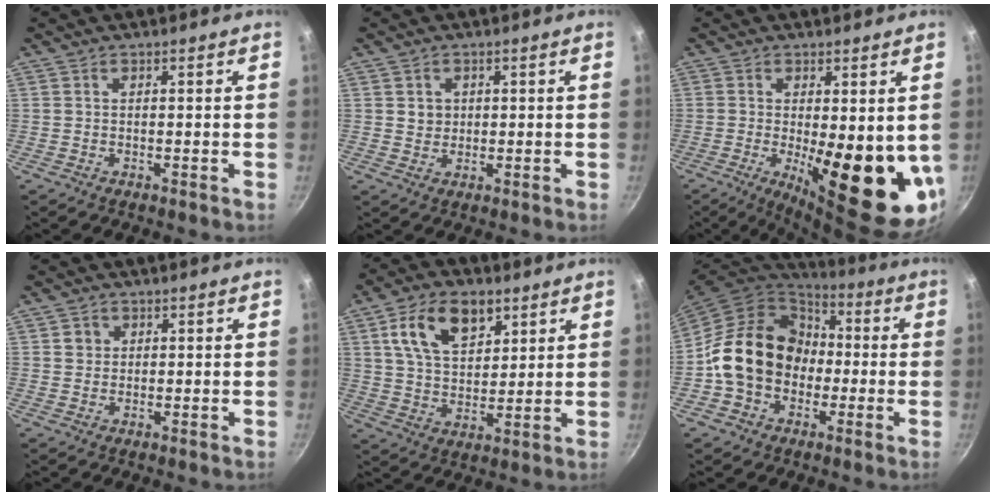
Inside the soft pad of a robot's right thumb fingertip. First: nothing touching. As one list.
[{"total": 2.6, "force": [0.5, 2.4, 0.8], "torque": [-0.001, 0.003, 0.010]}, {"total": 16.8, "force": [-1.5, 5.7, 15.7], "torque": [-0.190, -0.035, -0.008]}, {"total": 2.2, "force": [0.5, 2.0, 0.5], "torque": [0.001, 0.004, 0.006]}, {"total": 13.6, "force": [6.1, 8.2, 8.9], "torque": [-0.125, -0.016, 0.106]}, {"total": 18.1, "force": [-1.4, 14.9, 10.2], "torque": [-0.147, 0.049, -0.030]}]